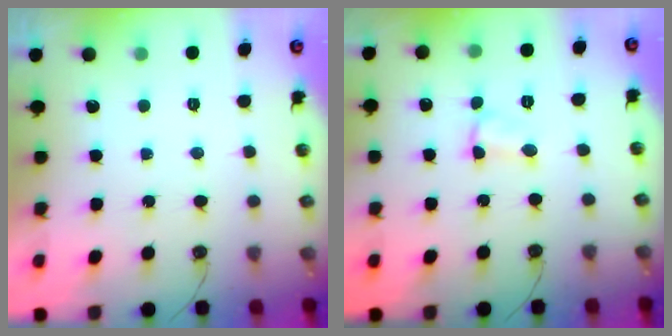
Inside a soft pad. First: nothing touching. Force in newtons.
{"total": 2.2, "press": 2.2, "slide": 0.4}